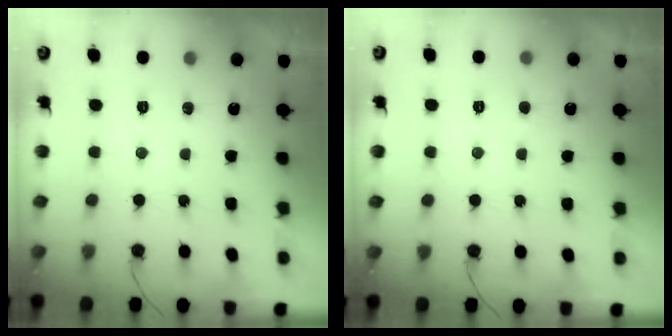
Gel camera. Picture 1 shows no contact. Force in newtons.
{"total": 1.4, "press": 1.4, "slide": 0.2}